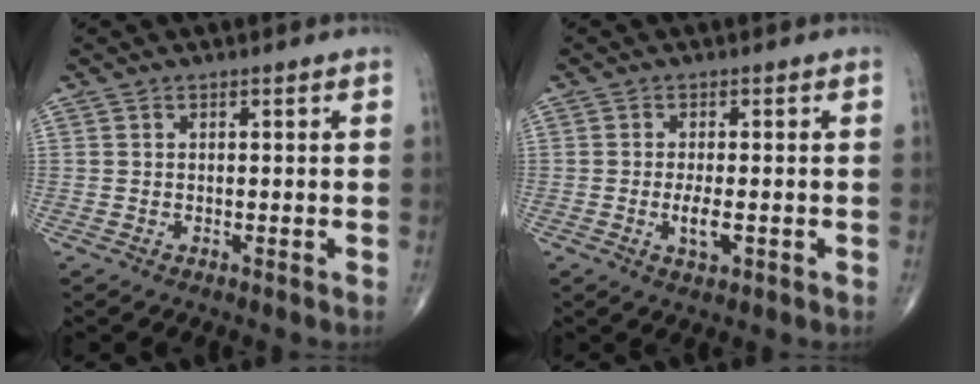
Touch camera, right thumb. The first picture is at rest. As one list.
[{"total": 3.6, "force": [-0.9, 1.3, 3.2], "torque": [-0.060, -0.004, -0.016]}]